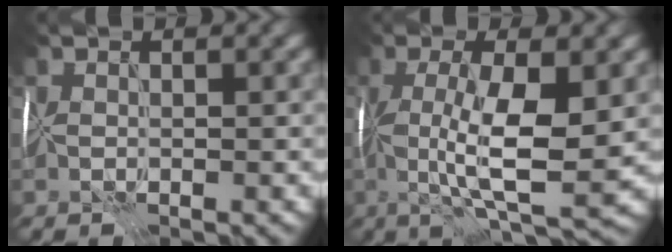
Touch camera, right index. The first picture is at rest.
{"total": 8.3, "force": [-0.1, 2.3, 8.0], "torque": [-0.147, -0.004, 0.000]}